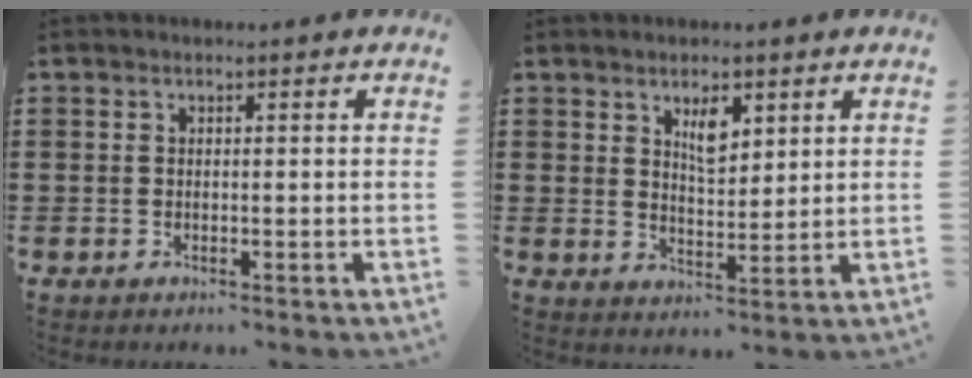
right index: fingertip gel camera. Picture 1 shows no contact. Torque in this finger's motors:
{"motor_torque": [0.12, -0.10, 0.10, 0.05]}